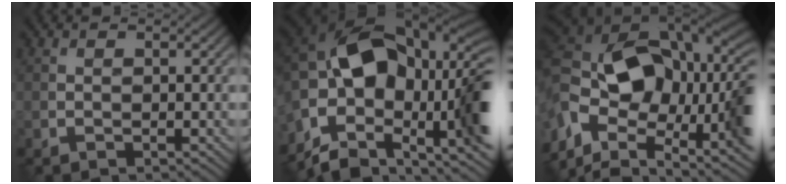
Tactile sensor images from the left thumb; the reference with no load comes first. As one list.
[{"total": 16.6, "force": [-2.8, 10.7, 12.3], "torque": [-0.223, -0.008, -0.045]}, {"total": 17.6, "force": [-0.9, 9.9, 14.5], "torque": [-0.270, -0.008, -0.013]}]